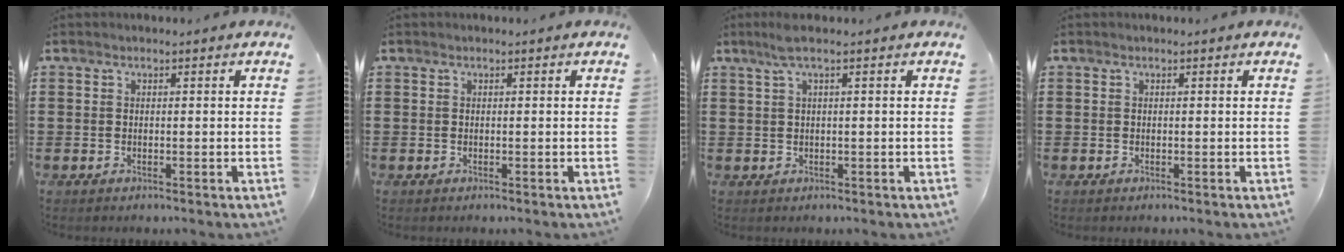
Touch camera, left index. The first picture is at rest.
{"total": 0.0}
{"total": 2.1, "force": [0.8, -0.1, 2.0], "torque": [-0.046, -0.004, 0.012]}
{"total": 0.0}